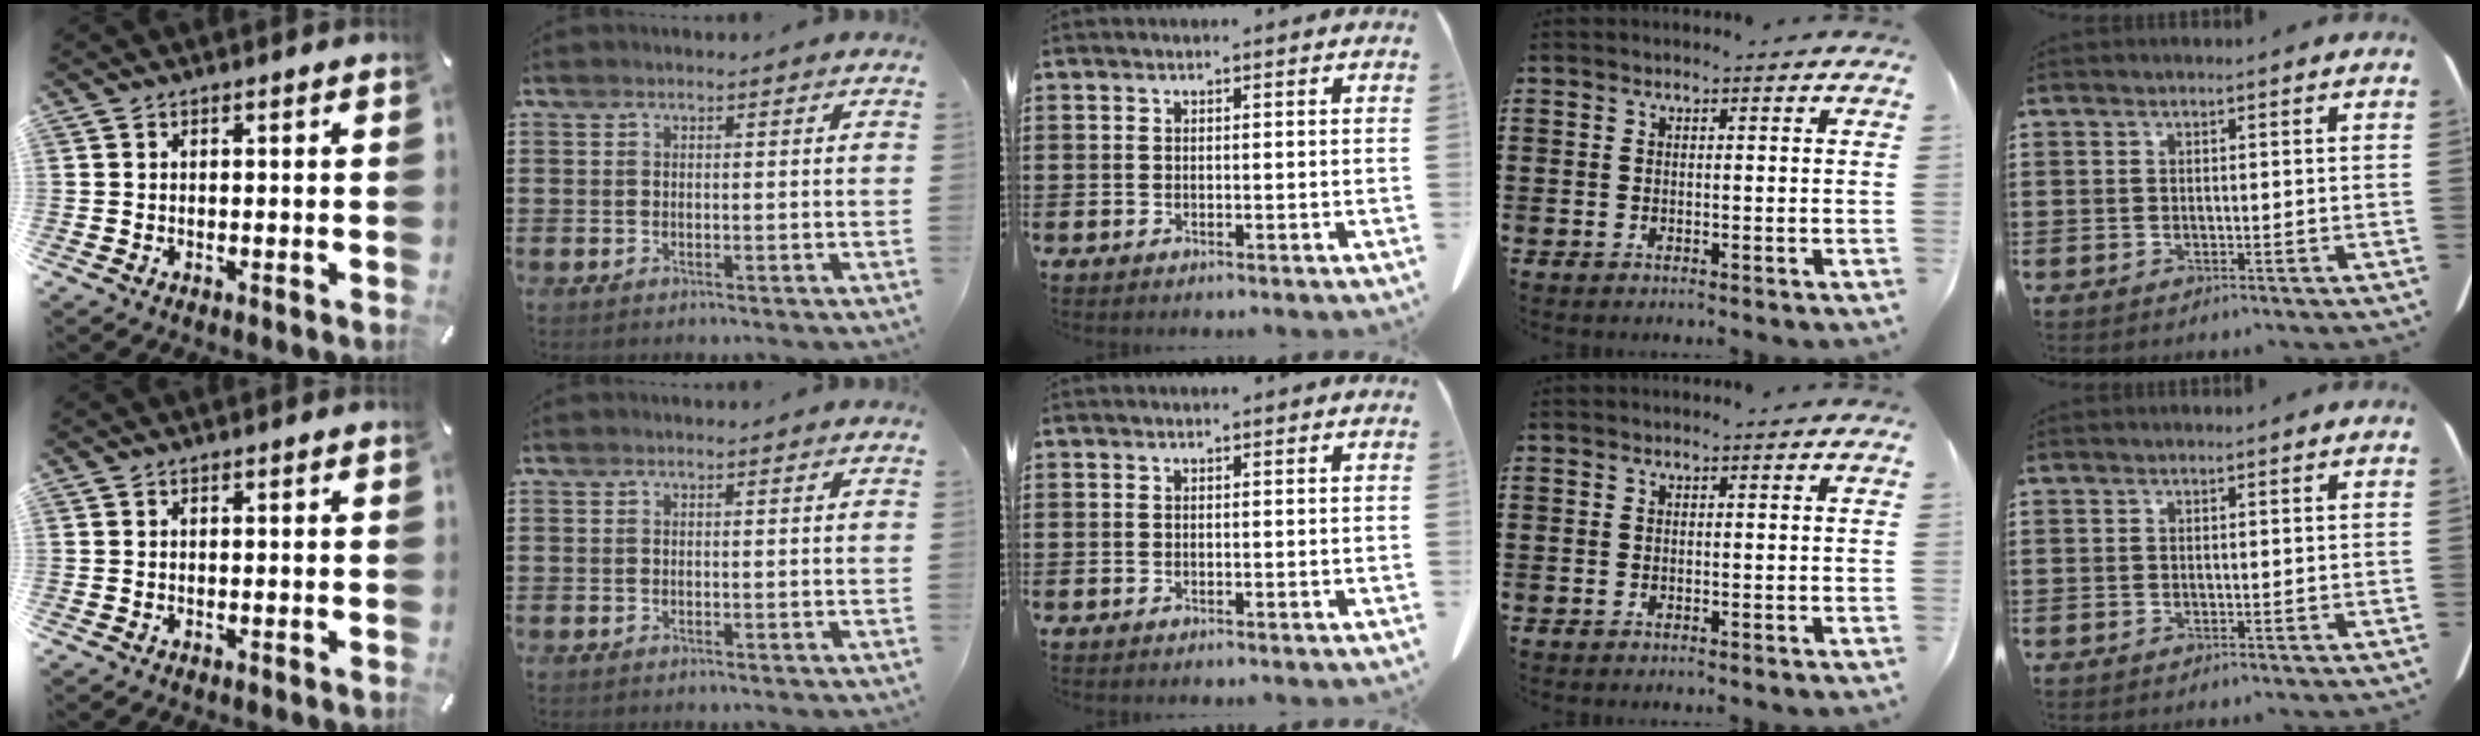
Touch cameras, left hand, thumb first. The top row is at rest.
{}